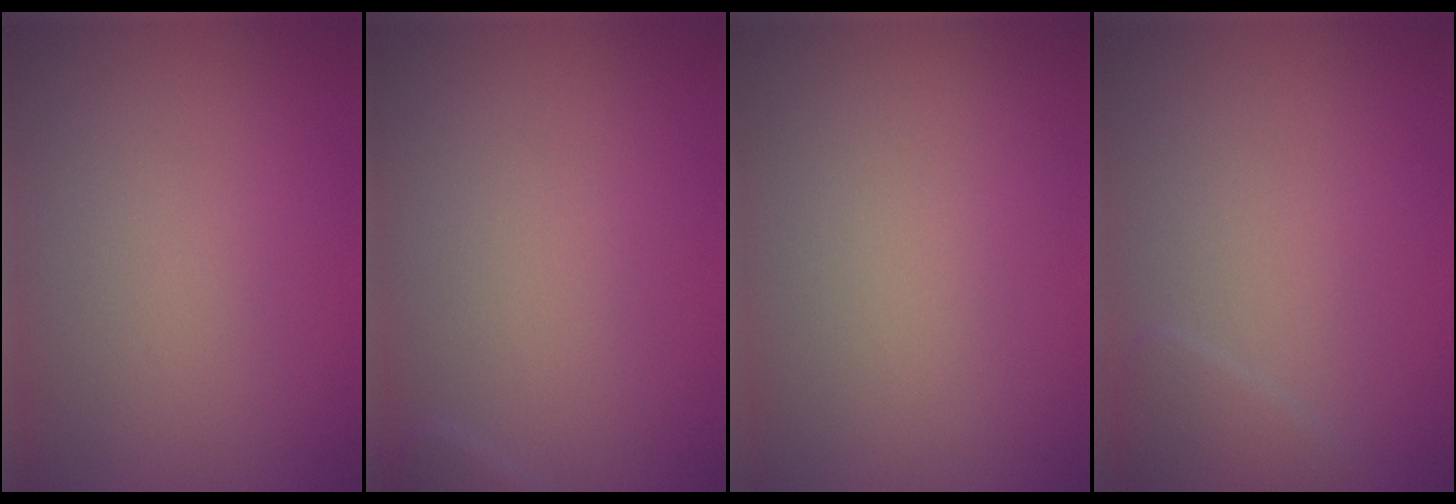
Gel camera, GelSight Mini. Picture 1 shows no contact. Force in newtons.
{"total": 0.7, "press": 0.7, "slide": 0.0}
{"total": 0.0}
{"total": 1.3, "press": 1.3, "slide": 0.1}